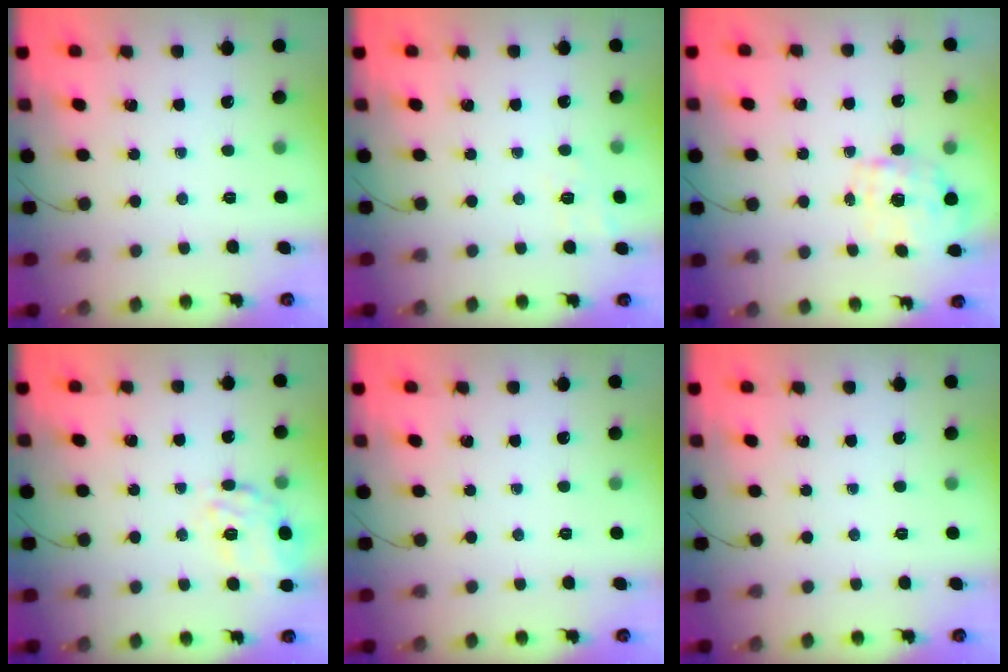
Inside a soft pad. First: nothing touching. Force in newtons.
{"total": 7.8, "press": 7.5, "slide": 2.0}
{"total": 1.8, "press": 1.7, "slide": 0.6}
{"total": 18.5, "press": 18.4, "slide": 1.6}
{"total": 0.0}
{"total": 0.0}